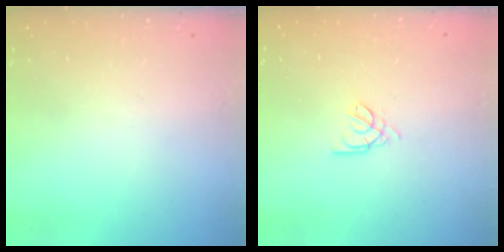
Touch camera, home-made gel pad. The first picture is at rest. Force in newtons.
{"total": 2.5, "press": 2.5, "slide": 0.5}